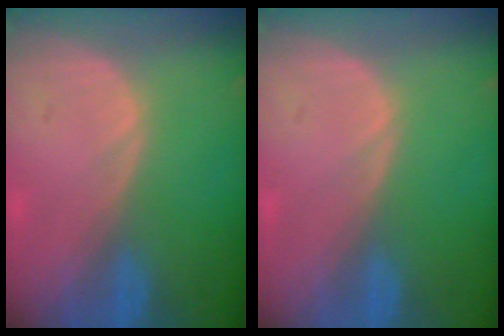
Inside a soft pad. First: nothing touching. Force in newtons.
{"total": 0.0}